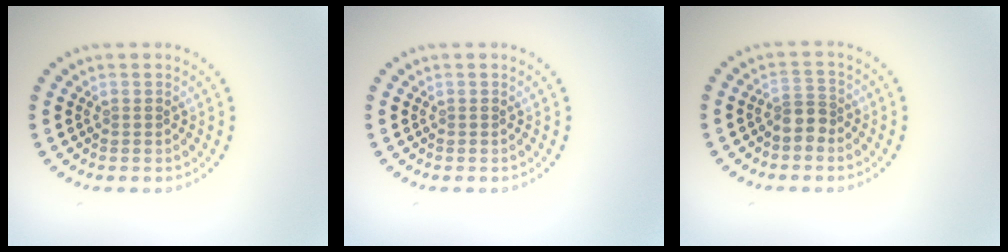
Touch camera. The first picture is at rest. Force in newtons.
{"total": 0.0}
{"total": 2.2, "press": 1.7, "slide": 1.3}